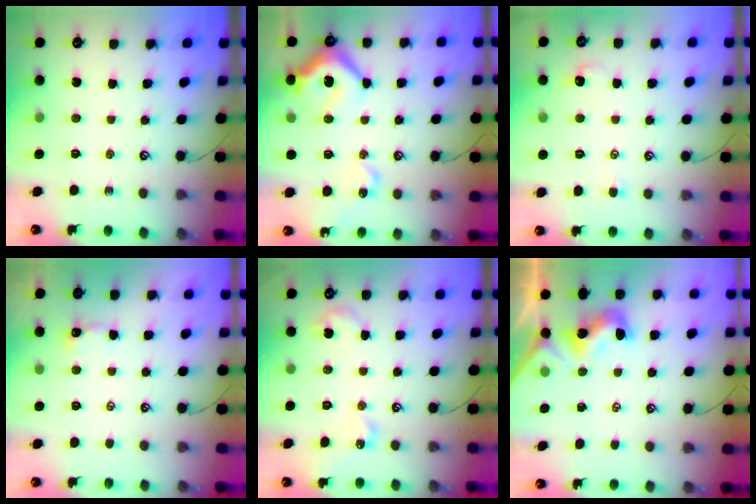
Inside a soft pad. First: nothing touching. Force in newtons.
{"total": 16.0, "press": 15.9, "slide": 1.9}
{"total": 0.6, "press": 0.1, "slide": 0.6}
{"total": 0.0}
{"total": 7.5, "press": 7.5, "slide": 0.3}
{"total": 1.7, "press": 1.7, "slide": 0.1}